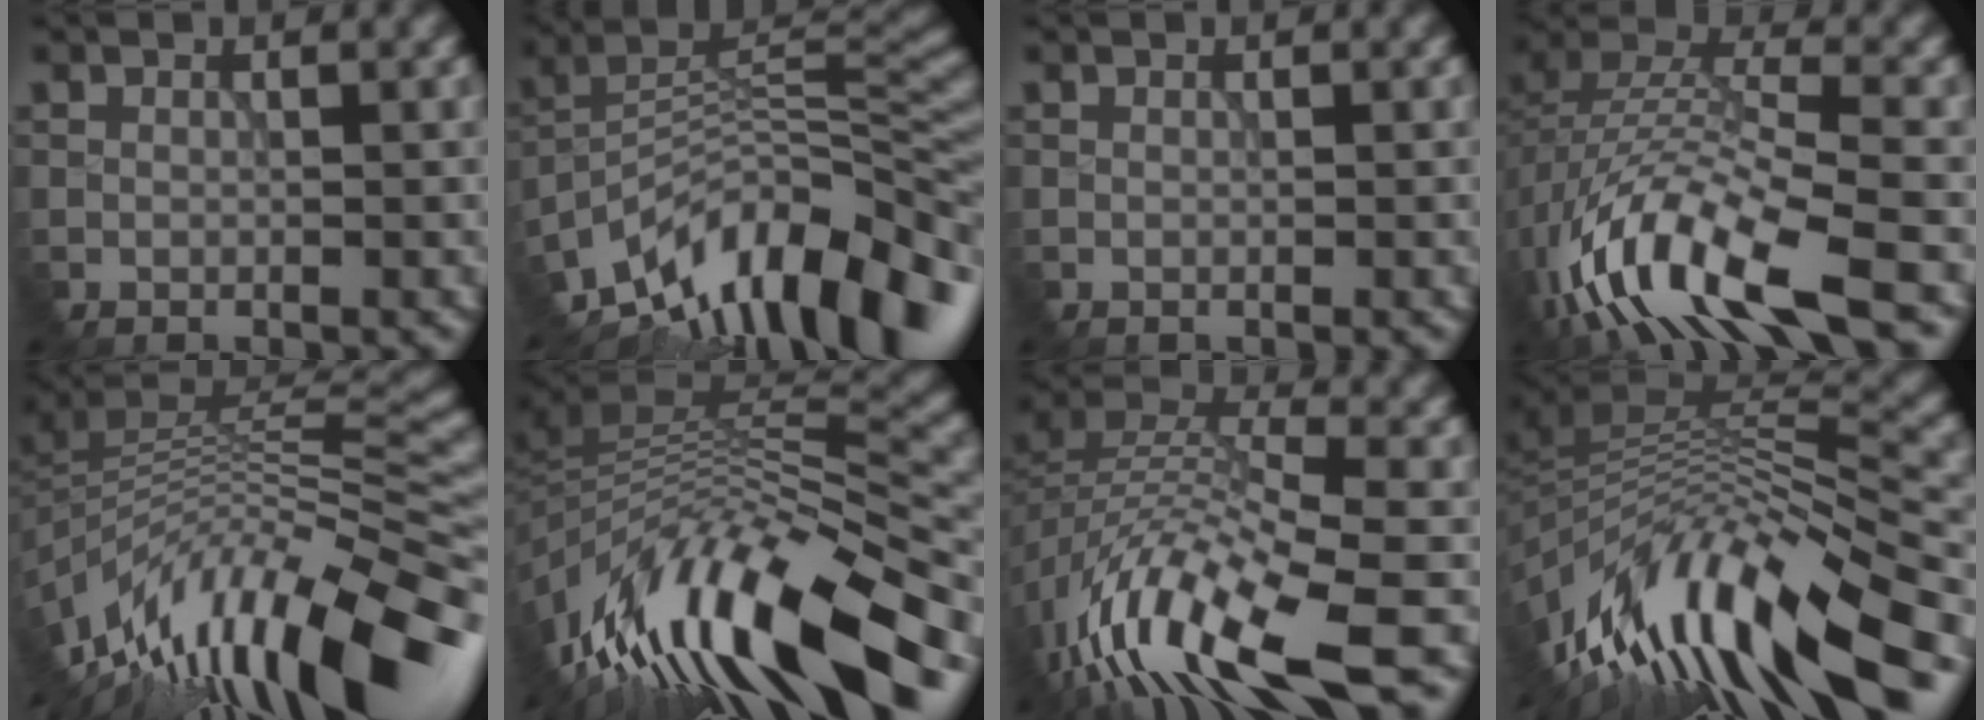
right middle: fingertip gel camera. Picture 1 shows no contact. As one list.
[{"total": 13.7, "force": [-9.0, 4.9, 9.1], "torque": [-0.173, 0.025, -0.160]}, {"total": 0.0}, {"total": 12.3, "force": [-6.5, 4.4, 9.4], "torque": [-0.194, -0.004, -0.124]}, {"total": 14.3, "force": [-6.7, 5.4, 11.5], "torque": [-0.206, 0.022, -0.119]}, {"total": 14.4, "force": [-7.1, 5.0, 11.5], "torque": [-0.208, 0.022, -0.122]}, {"total": 11.9, "force": [-6.6, 3.9, 9.1], "torque": [-0.175, -0.001, -0.125]}, {"total": 13.0, "force": [-5.7, 4.8, 10.6], "torque": [-0.201, 0.015, -0.090]}]